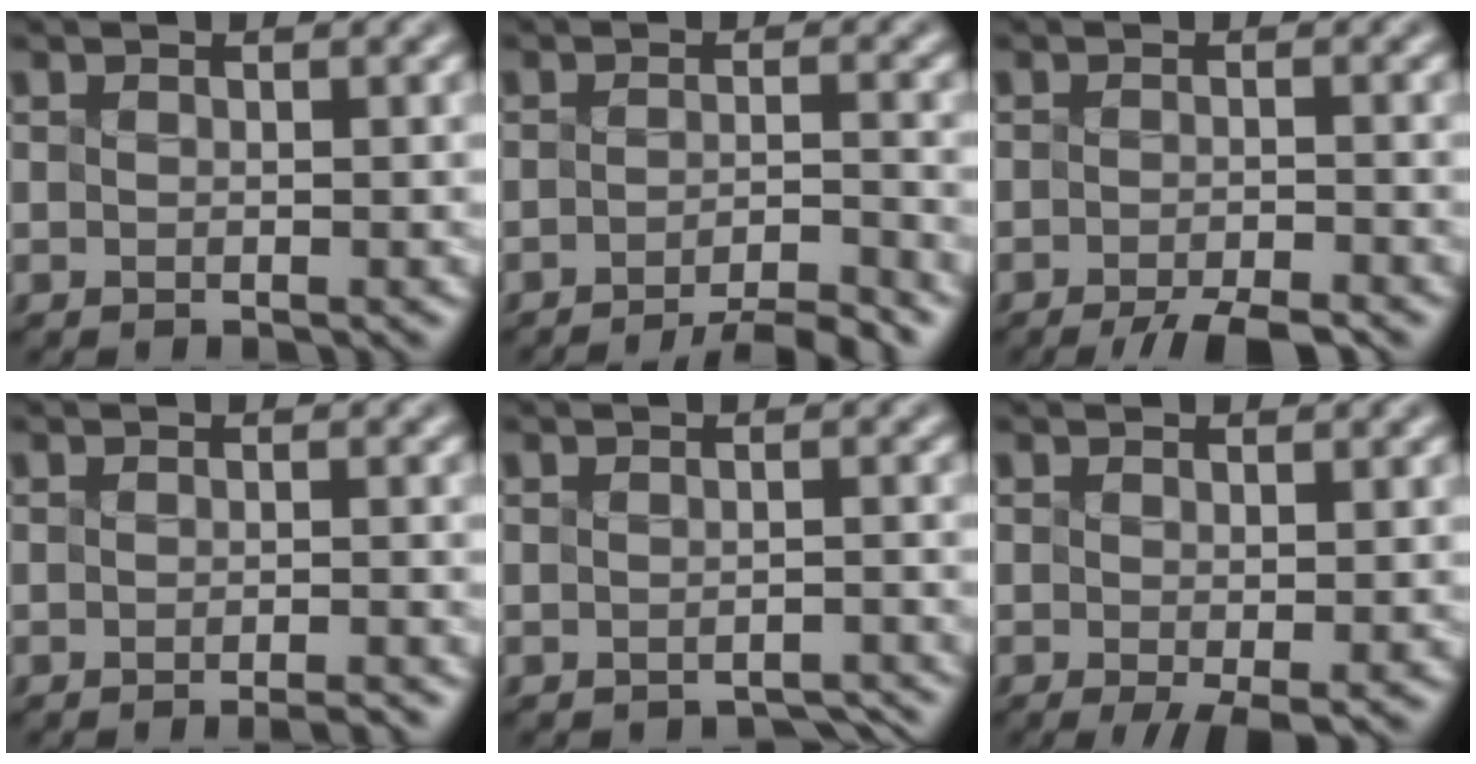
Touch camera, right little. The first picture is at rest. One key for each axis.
{"total": 4.9, "fx": -3.9, "fy": 0.7, "fz": 2.9, "tx": -0.040, "ty": 0.002, "tz": -0.062}
{"total": 3.8, "fx": -2.9, "fy": 0.6, "fz": 2.4, "tx": -0.035, "ty": -0.004, "tz": -0.052}
{"total": 1.7, "fx": -1.3, "fy": 0.2, "fz": 1.1, "tx": -0.008, "ty": -0.001, "tz": -0.022}
{"total": 1.5, "fx": -1.5, "fy": 0.2, "fz": 0.2, "tx": 0.001, "ty": 0.000, "tz": -0.018}
{"total": 1.8, "fx": -0.5, "fy": 0.3, "fz": 1.7, "tx": -0.029, "ty": -0.009, "tz": -0.008}